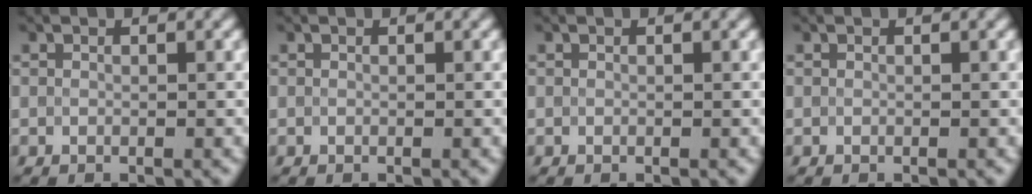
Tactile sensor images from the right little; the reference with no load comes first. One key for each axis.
{"total": 0.0}
{"total": 0.0}
{"total": 0.0}